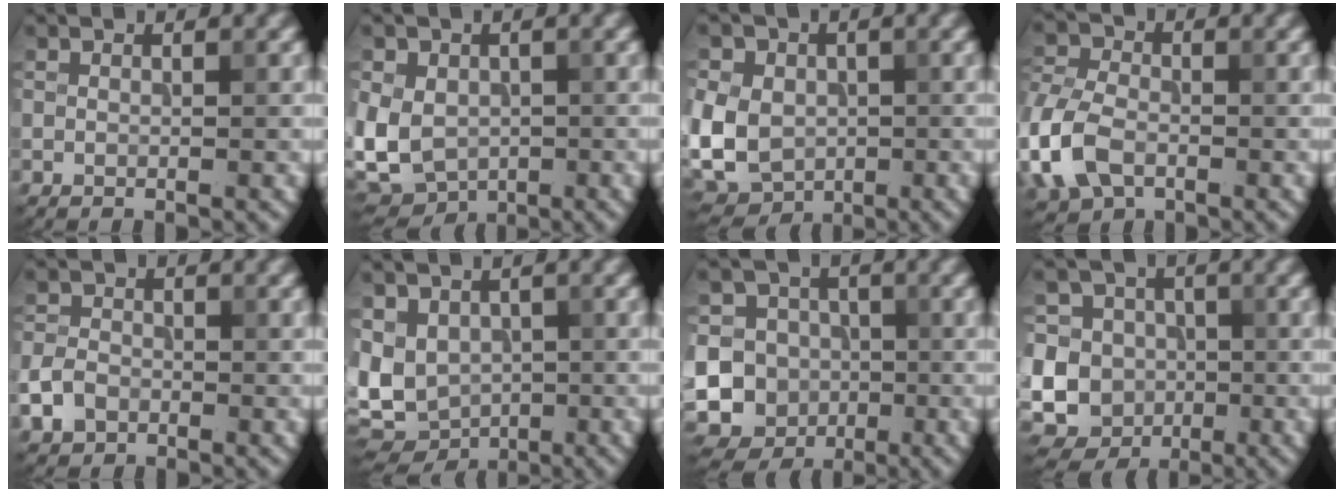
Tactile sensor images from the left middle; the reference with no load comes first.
{"total": 7.5, "force": [-1.0, 5.8, 4.6], "torque": [-0.103, -0.010, -0.018]}
{"total": 10.1, "force": [-0.4, 8.3, 5.7], "torque": [-0.114, 0.004, -0.037]}
{"total": 7.0, "force": [-2.7, 4.7, 4.5], "torque": [-0.117, -0.006, -0.067]}
{"total": 2.6, "force": [-1.3, 1.9, 1.1], "torque": [-0.020, 0.000, -0.030]}
{"total": 7.5, "force": [-0.8, 5.8, 4.7], "torque": [-0.093, -0.015, -0.010]}
{"total": 15.0, "force": [-2.4, 14.3, 3.9], "torque": [-0.117, 0.004, -0.066]}
{"total": 14.9, "force": [-1.7, 14.3, 4.0], "torque": [-0.117, 0.011, -0.057]}